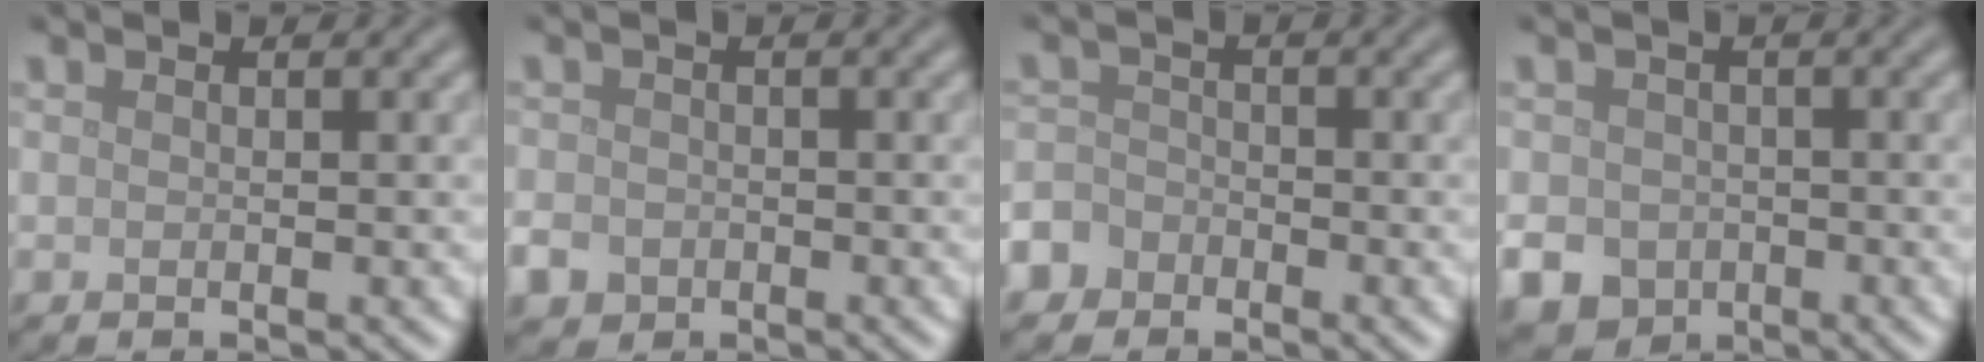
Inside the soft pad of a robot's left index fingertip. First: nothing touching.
{"total": 2.4, "force": [-1.2, 1.9, 0.7], "torque": [-0.012, -0.006, -0.027]}
{"total": 3.8, "force": [-2.6, 2.6, 0.4], "torque": [0.013, -0.003, -0.055]}
{"total": 6.7, "force": [-3.0, 5.6, 2.1], "torque": [-0.040, -0.029, -0.058]}